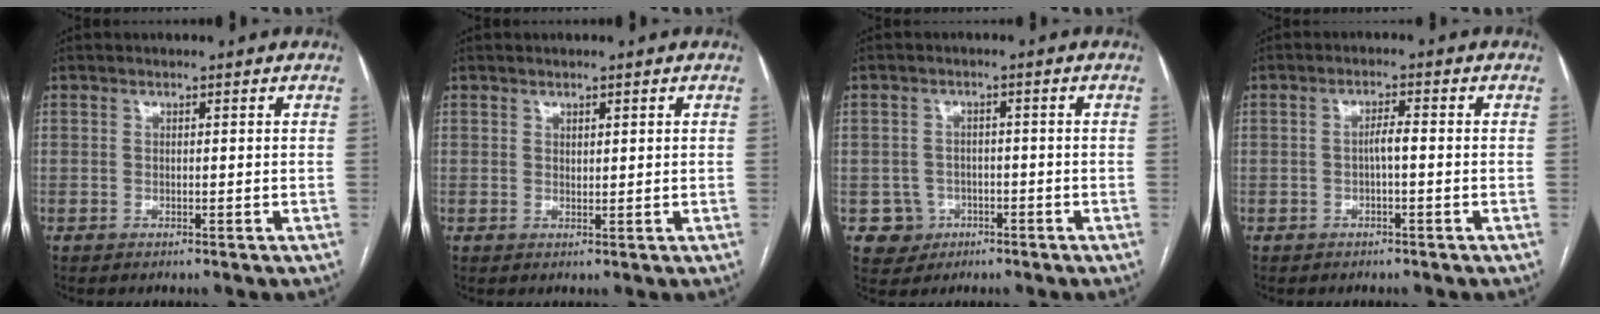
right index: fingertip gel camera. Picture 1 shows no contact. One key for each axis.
{"total": 0.9, "fx": 0.6, "fy": 0.4, "fz": 0.6, "tx": -0.008, "ty": -0.002, "tz": 0.011}
{"total": 4.4, "fx": -1.4, "fy": 4.1, "fz": -0.2, "tx": 0.014, "ty": 0.015, "tz": -0.016}
{"total": 2.2, "fx": -0.4, "fy": 0.3, "fz": 2.1, "tx": -0.035, "ty": 0.005, "tz": -0.008}